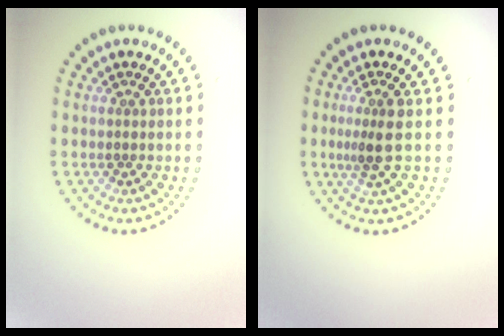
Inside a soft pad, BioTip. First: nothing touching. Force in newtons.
{"total": 2.4, "press": 1.8, "slide": 1.6}